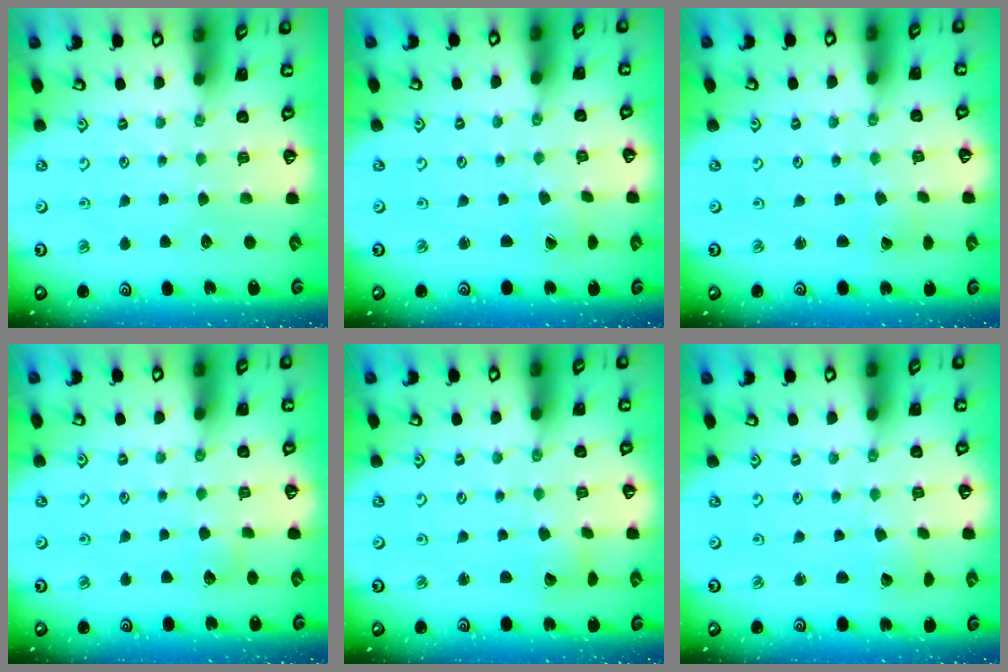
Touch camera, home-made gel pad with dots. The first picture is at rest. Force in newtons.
{"total": 1.5, "press": 1.5, "slide": 0.0}
{"total": 0.0}
{"total": 3.3, "press": 3.3, "slide": 0.5}
{"total": 3.1, "press": 3.1, "slide": 0.4}
{"total": 2.7, "press": 2.7, "slide": 0.0}